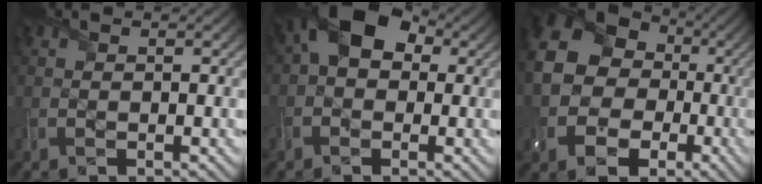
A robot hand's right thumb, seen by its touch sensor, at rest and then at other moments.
{"total": 9.2, "force": [1.8, 6.5, 6.3], "torque": [-0.127, 0.023, 0.016]}
{"total": 17.4, "force": [-1.0, 15.0, 8.7], "torque": [-0.211, -0.022, -0.044]}